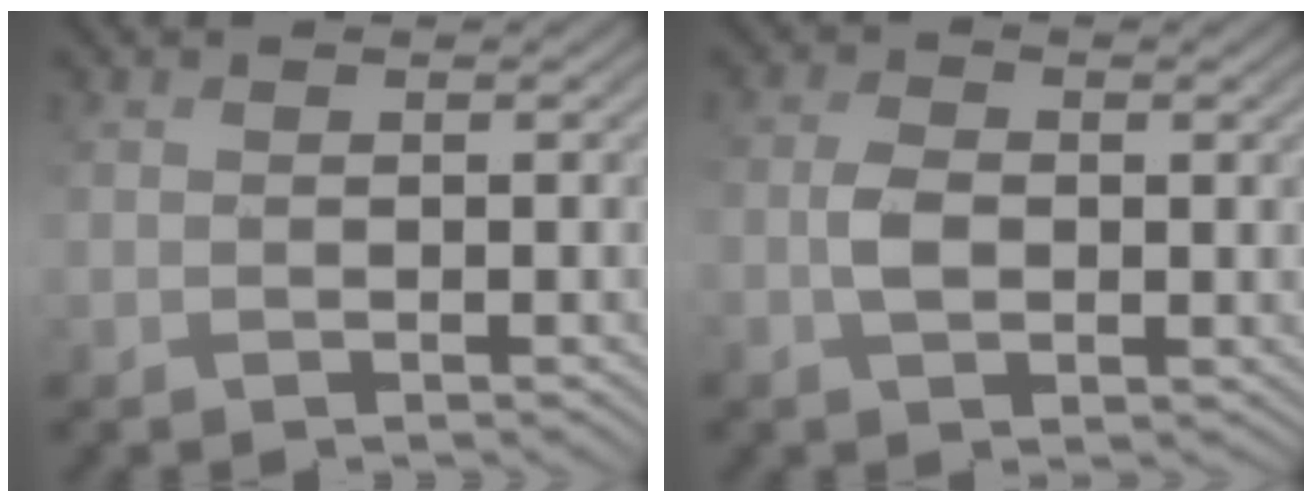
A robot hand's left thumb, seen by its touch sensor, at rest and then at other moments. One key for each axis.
{"total": 3.2, "fx": -0.4, "fy": 1.9, "fz": 2.6, "tx": -0.053, "ty": 0.001, "tz": -0.010}